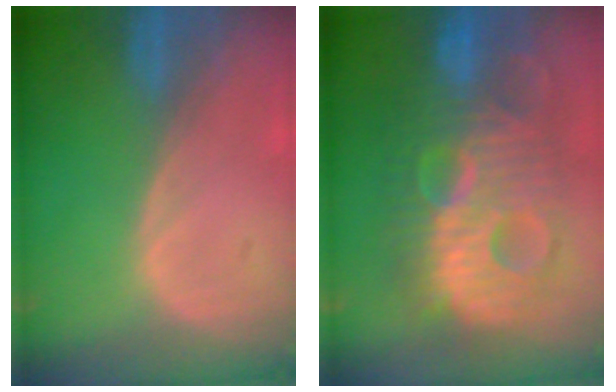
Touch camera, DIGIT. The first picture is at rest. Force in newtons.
{"total": 13.7, "press": 13.6, "slide": 1.1}